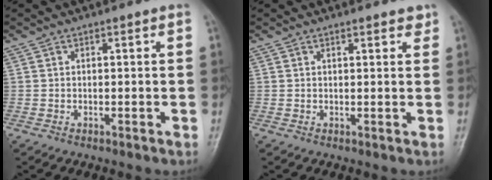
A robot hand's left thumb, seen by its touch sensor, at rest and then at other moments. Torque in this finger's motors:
{"motor_torque": [-0.16, -0.11, -0.01, -0.03, 0.05]}